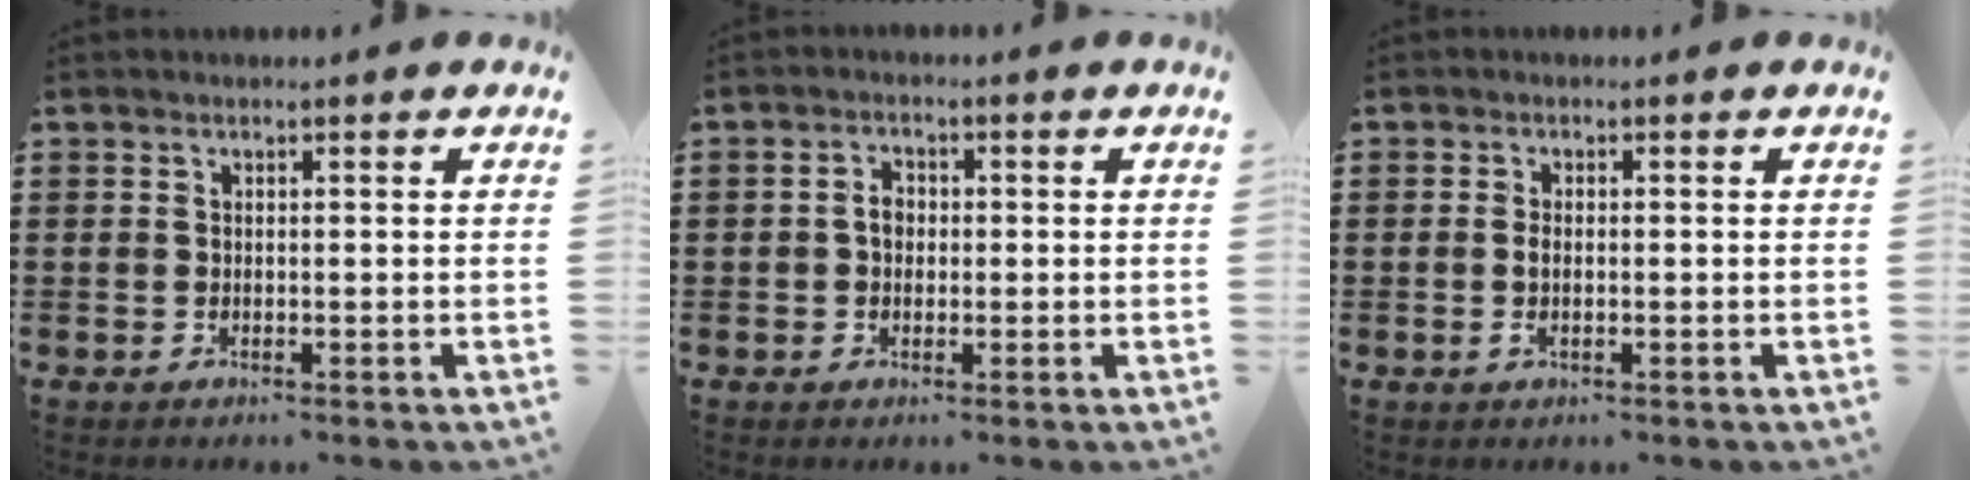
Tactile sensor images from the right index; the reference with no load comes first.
{"total": 2.4, "force": [-0.1, 1.7, 1.7], "torque": [-0.035, 0.006, -0.004]}
{"total": 1.9, "force": [-0.3, 0.7, 1.8], "torque": [-0.049, -0.006, -0.010]}